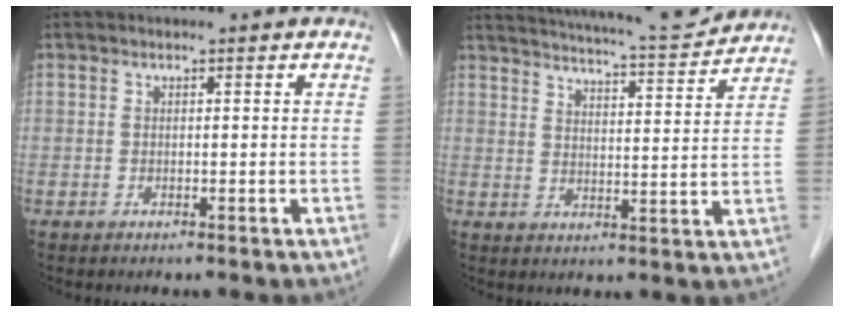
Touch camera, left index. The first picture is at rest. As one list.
[{"total": 14.0, "force": [13.3, 0.9, 4.3], "torque": [-0.074, -0.002, 0.183]}]